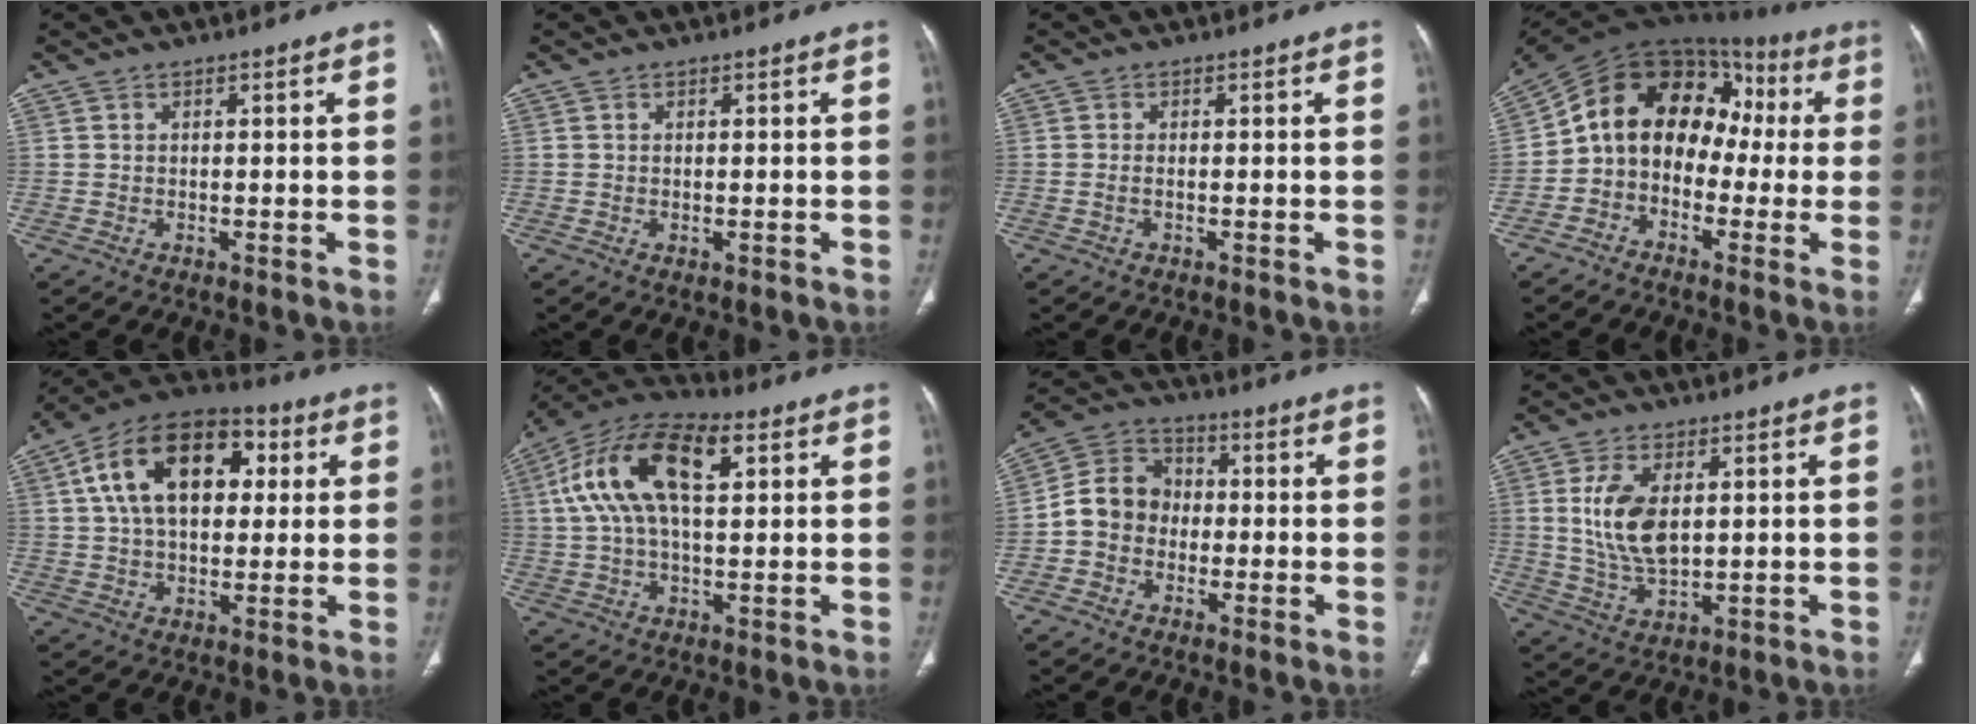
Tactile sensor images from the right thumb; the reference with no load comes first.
{"total": 0.6, "force": [-0.2, 0.3, 0.5], "torque": [-0.011, -0.004, 0.000]}
{"total": 0.8, "force": [-0.3, 0.3, 0.6], "torque": [-0.017, 0.001, -0.004]}
{"total": 15.0, "force": [-0.8, 11.6, 9.5], "torque": [-0.109, 0.073, -0.030]}
{"total": 19.8, "force": [5.1, 12.1, 14.8], "torque": [-0.223, 0.016, 0.075]}
{"total": 17.1, "force": [4.9, 8.2, 14.1], "torque": [-0.267, 0.026, 0.082]}
{"total": 9.0, "force": [-1.4, 7.8, 4.3], "torque": [-0.059, 0.037, -0.042]}
{"total": 10.6, "force": [2.0, 5.8, 8.6], "torque": [-0.167, -0.012, 0.048]}